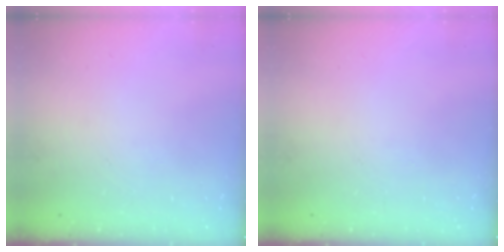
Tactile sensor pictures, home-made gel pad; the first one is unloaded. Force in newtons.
{"total": 0.0}